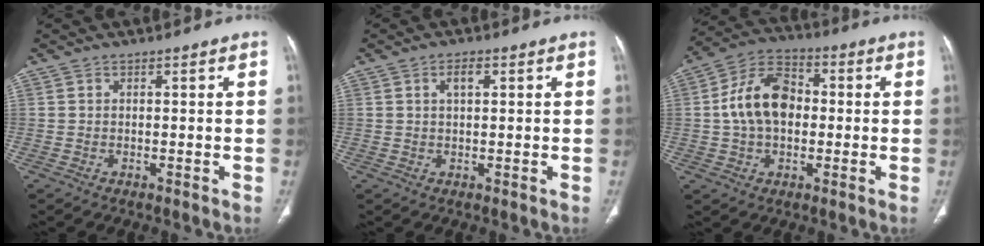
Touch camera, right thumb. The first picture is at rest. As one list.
[{"total": 2.6, "force": [1.0, 1.2, 2.2], "torque": [-0.039, 0.003, 0.019]}, {"total": 12.8, "force": [0.4, 8.7, 9.4], "torque": [-0.160, 0.026, -0.001]}]